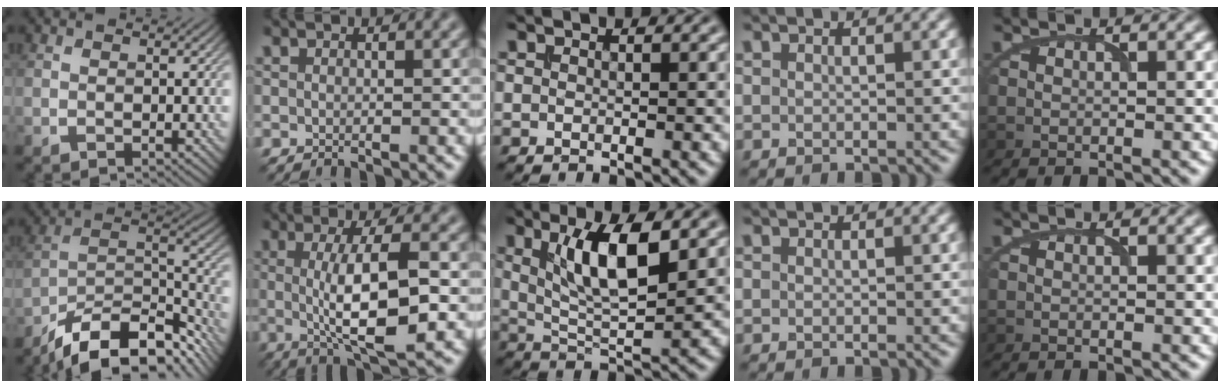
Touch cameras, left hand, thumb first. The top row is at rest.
{"thumb": {"total": 14.0, "force": [-10.6, 5.0, 7.7], "torque": [-0.148, -0.014, -0.177]}, "index": {"total": 7.8, "force": [-0.3, 2.0, 7.5], "torque": [-0.122, -0.007, -0.002]}, "middle": {"total": 7.0, "force": [2.4, 2.1, 6.2], "torque": [-0.110, -0.005, 0.045]}}